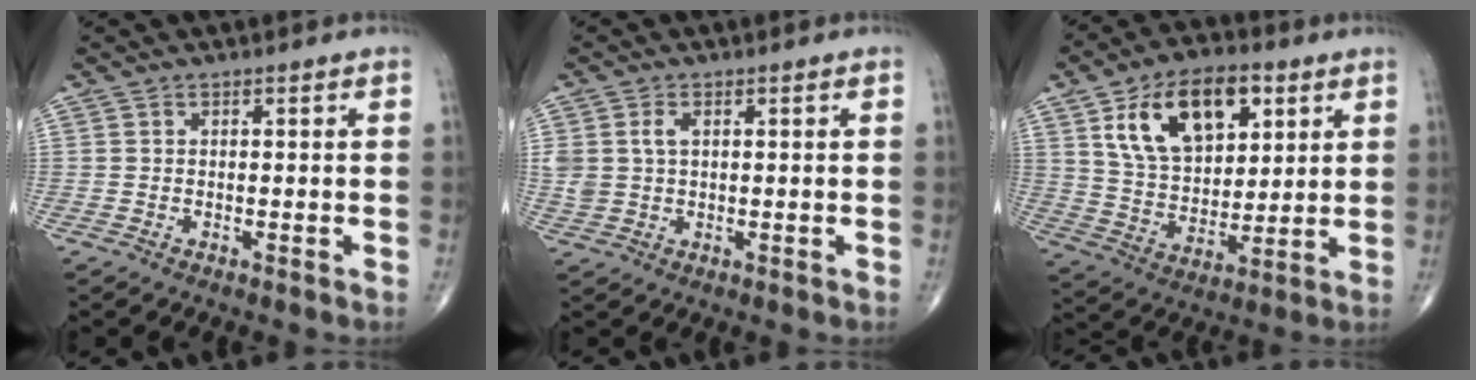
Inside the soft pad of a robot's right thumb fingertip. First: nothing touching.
{"total": 4.0, "force": [1.0, 2.6, 2.8], "torque": [-0.064, 0.003, 0.023]}
{"total": 18.1, "force": [7.4, 10.6, 12.6], "torque": [-0.177, -0.021, 0.135]}